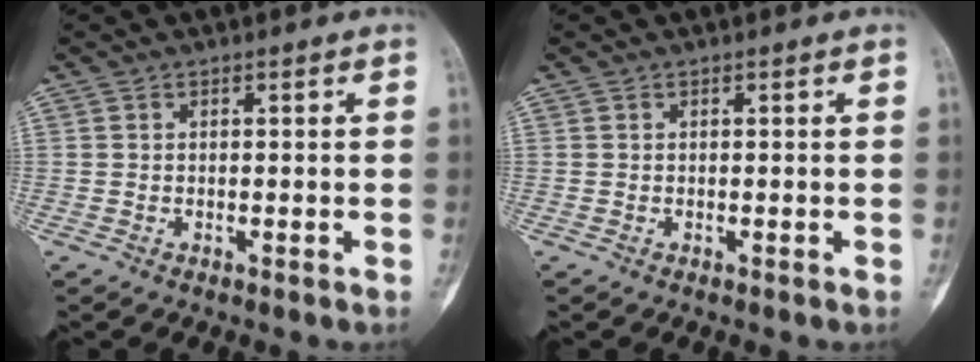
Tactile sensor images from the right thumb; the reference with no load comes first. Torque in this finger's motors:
{"motor_torque": [0.00, 0.00, 0.38, -0.01, 0.00]}